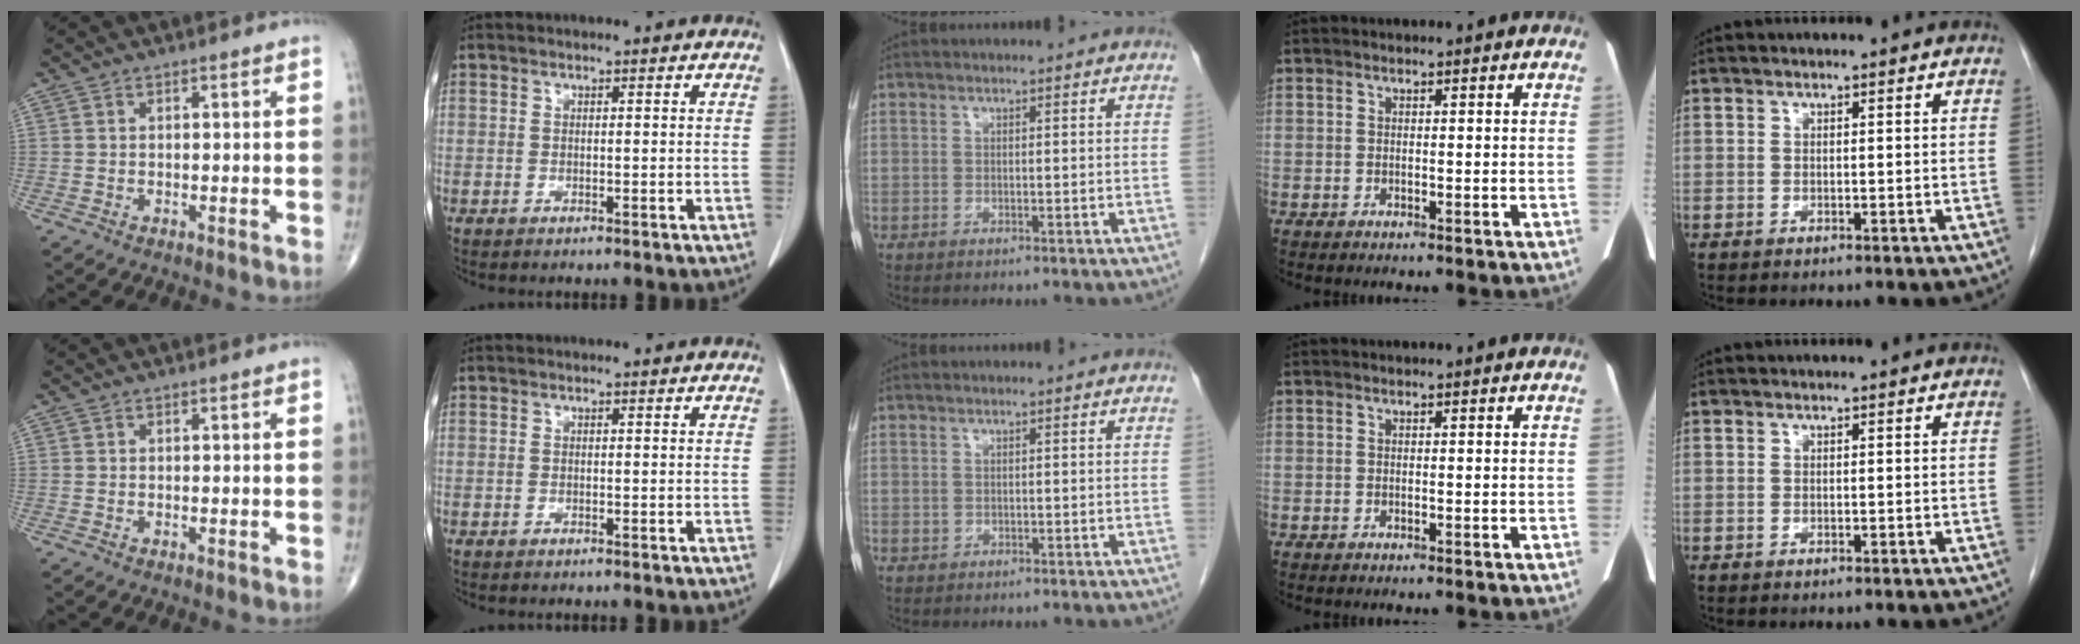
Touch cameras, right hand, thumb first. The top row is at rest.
{"middle": {"total": 0.5, "force": [0.0, 0.5, 0.1], "torque": [-0.001, 0.002, 0.001]}}